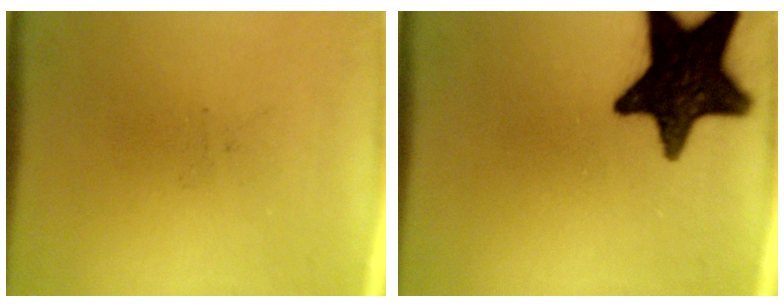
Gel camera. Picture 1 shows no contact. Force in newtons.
{"total": 18.0}